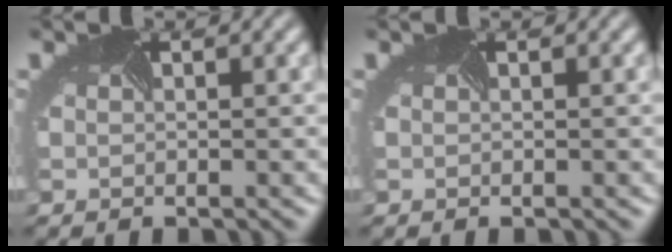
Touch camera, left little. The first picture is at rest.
{"total": 0.0}